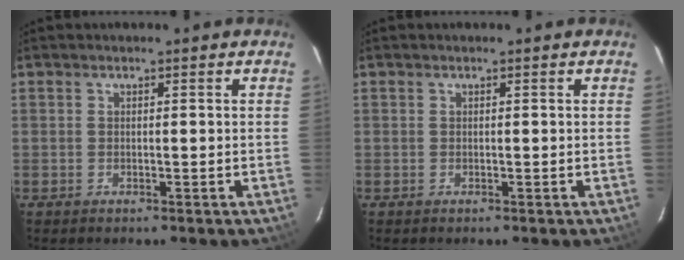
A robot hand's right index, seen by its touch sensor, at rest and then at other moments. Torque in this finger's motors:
{"motor_torque": [0.01, 0.00, 0.00, 0.00]}